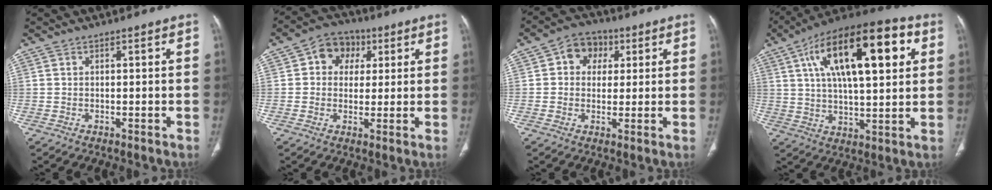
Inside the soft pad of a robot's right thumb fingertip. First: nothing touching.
{"total": 7.9, "force": [2.4, 6.6, 3.7], "torque": [-0.021, 0.004, 0.029]}
{"total": 7.3, "force": [2.2, 6.0, 3.5], "torque": [-0.019, 0.005, 0.026]}
{"total": 24.4, "force": [8.1, 9.7, 20.9], "torque": [-0.328, 0.011, 0.125]}